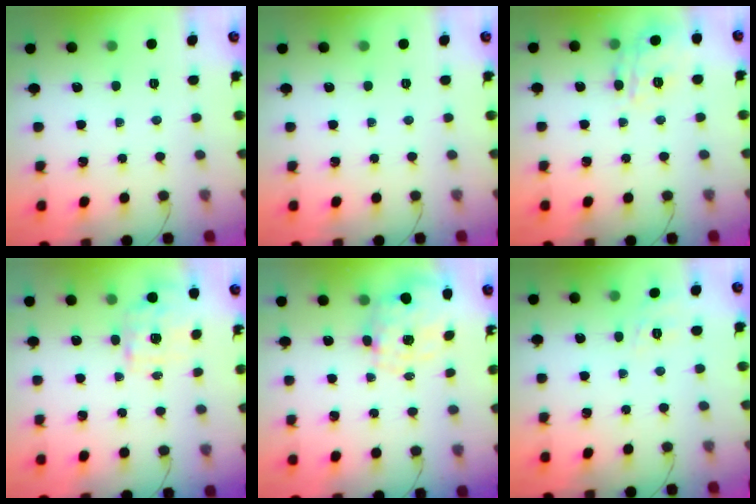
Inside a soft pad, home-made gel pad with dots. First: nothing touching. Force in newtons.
{"total": 0.0}
{"total": 11.2, "press": 11.1, "slide": 0.7}
{"total": 1.9, "press": 1.9, "slide": 0.5}
{"total": 2.5, "press": 2.3, "slide": 1.0}
{"total": 1.9, "press": 0.5, "slide": 1.8}